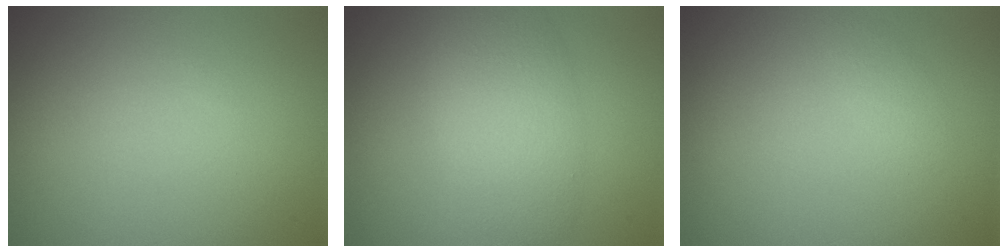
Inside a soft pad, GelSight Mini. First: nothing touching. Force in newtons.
{"total": 4.8, "press": 4.8, "slide": 0.1}
{"total": 0.7, "press": 0.7, "slide": 0.0}